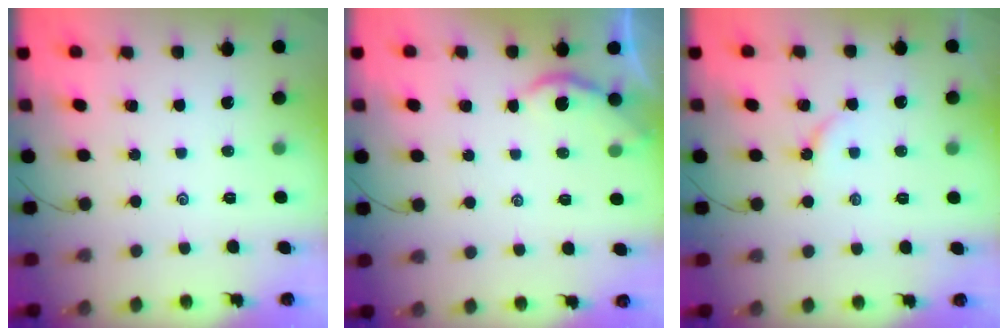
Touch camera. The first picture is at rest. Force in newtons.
{"total": 1.9, "press": 1.8, "slide": 0.4}
{"total": 3.4, "press": 3.4, "slide": 0.3}